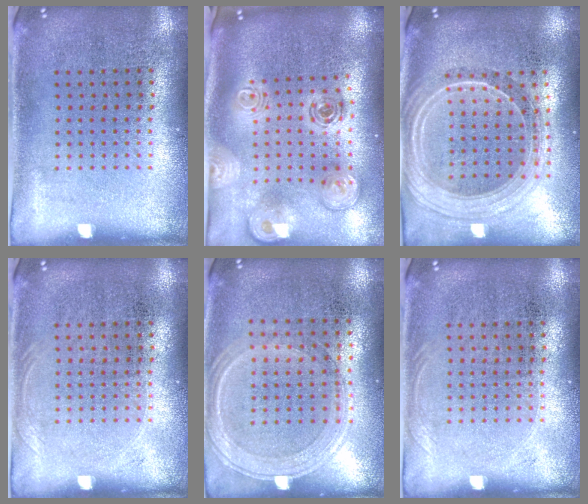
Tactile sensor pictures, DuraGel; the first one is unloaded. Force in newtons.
{"total": 2.2, "press": 1.8, "slide": 1.4}
{"total": 2.3, "press": 1.9, "slide": 1.3}
{"total": 0.7, "press": 0.6, "slide": 0.2}
{"total": 0.7, "press": 0.7, "slide": 0.2}
{"total": 0.7, "press": 0.6, "slide": 0.2}